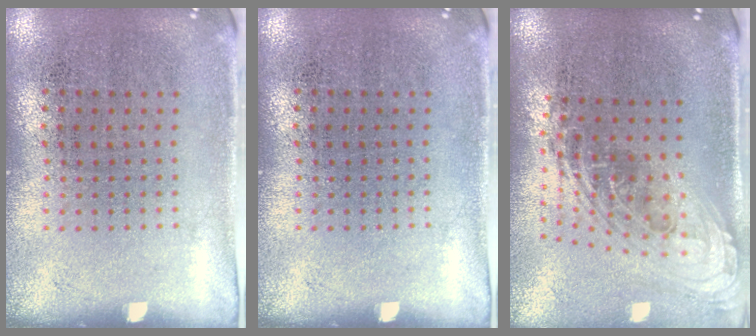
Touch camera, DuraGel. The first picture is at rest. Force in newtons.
{"total": 0.0}
{"total": 2.2, "press": 1.6, "slide": 1.5}